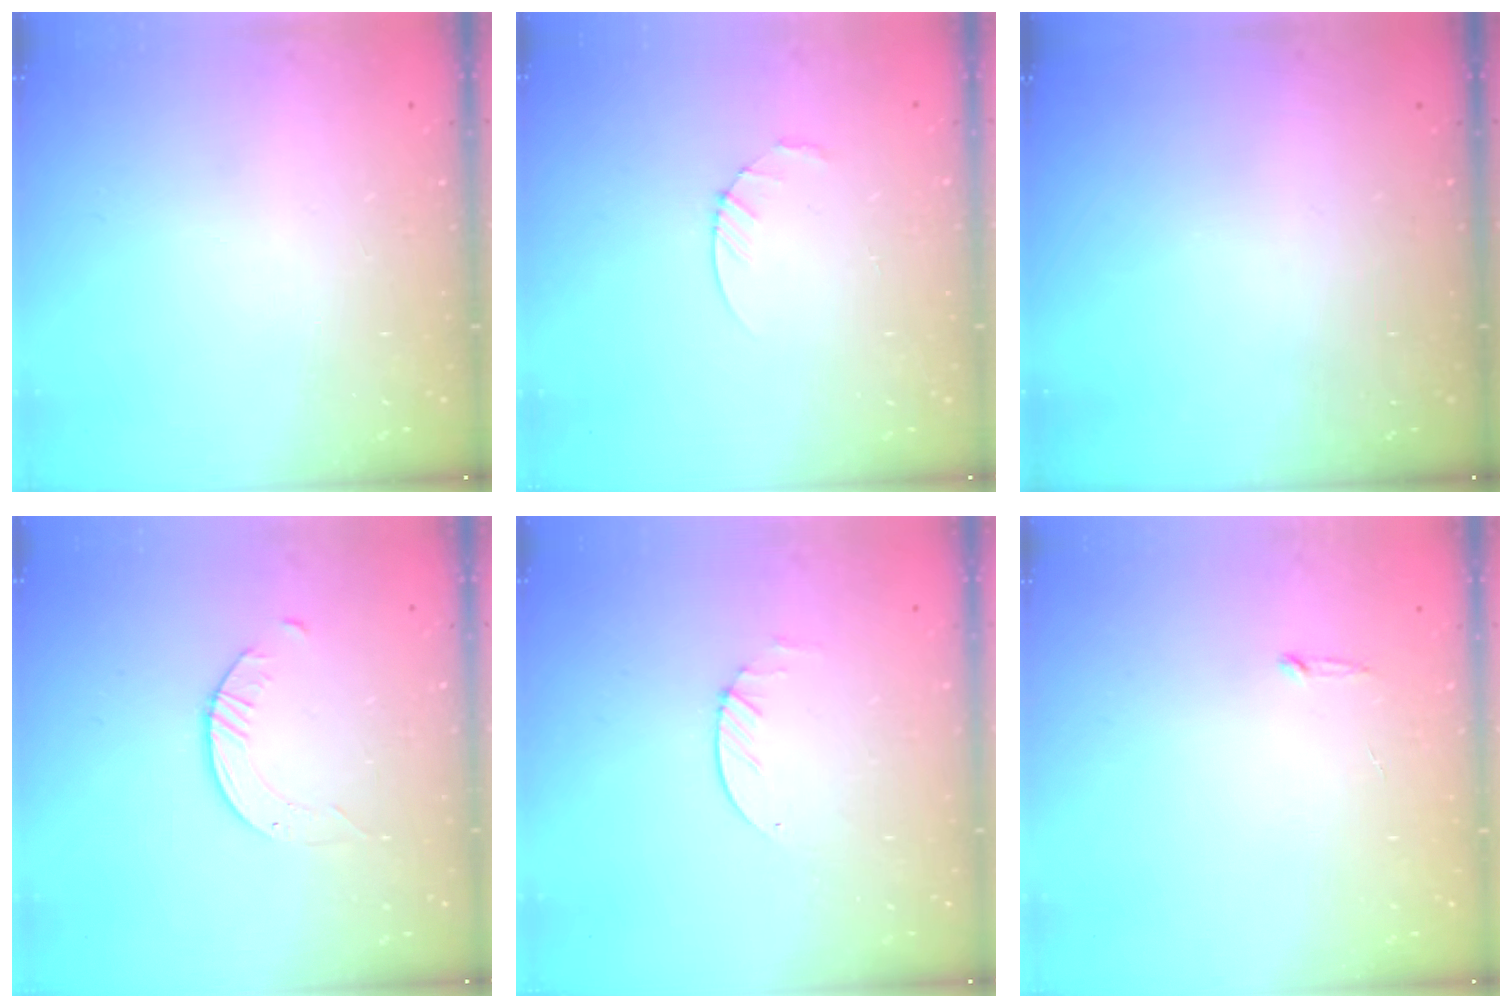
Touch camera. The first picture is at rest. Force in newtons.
{"total": 3.7, "press": 3.7, "slide": 0.5}
{"total": 0.0}
{"total": 2.7, "press": 2.7, "slide": 0.3}
{"total": 1.9, "press": 1.9, "slide": 0.3}
{"total": 2.5, "press": 2.5, "slide": 0.2}